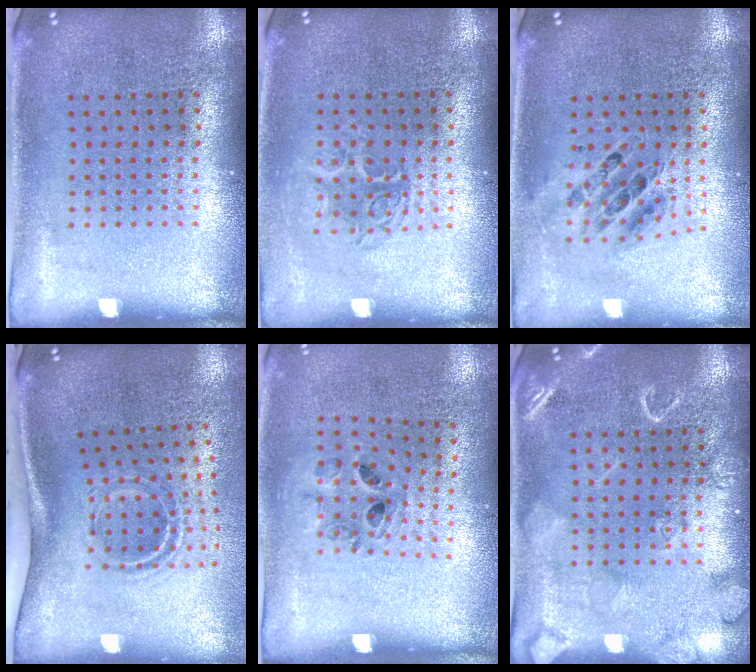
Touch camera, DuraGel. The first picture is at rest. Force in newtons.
{"total": 1.2, "press": 1.1, "slide": 0.6}
{"total": 0.7, "press": 0.7, "slide": 0.1}
{"total": 2.1, "press": 1.2, "slide": 1.7}
{"total": 1.0, "press": 0.9, "slide": 0.5}
{"total": 2.9, "press": 2.9, "slide": 0.4}